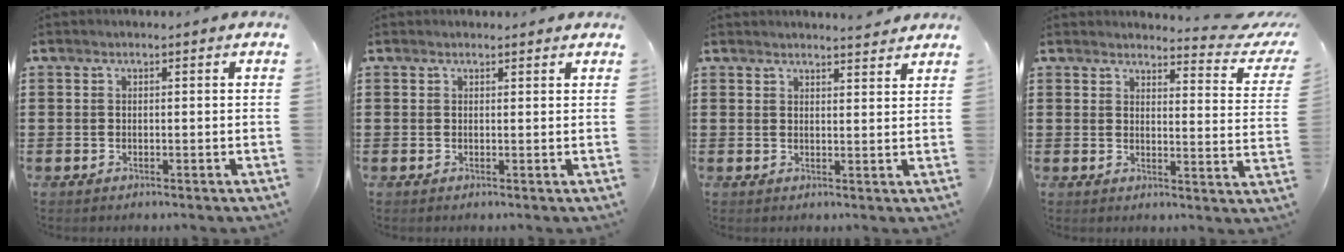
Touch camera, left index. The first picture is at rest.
{"total": 0.7, "force": [0.6, 0.2, -0.1], "torque": [0.000, 0.000, 0.013]}
{"total": 2.4, "force": [2.4, -0.1, 0.1], "torque": [-0.009, -0.006, 0.046]}
{"total": 3.7, "force": [3.4, 0.0, 1.4], "torque": [-0.027, -0.023, 0.054]}